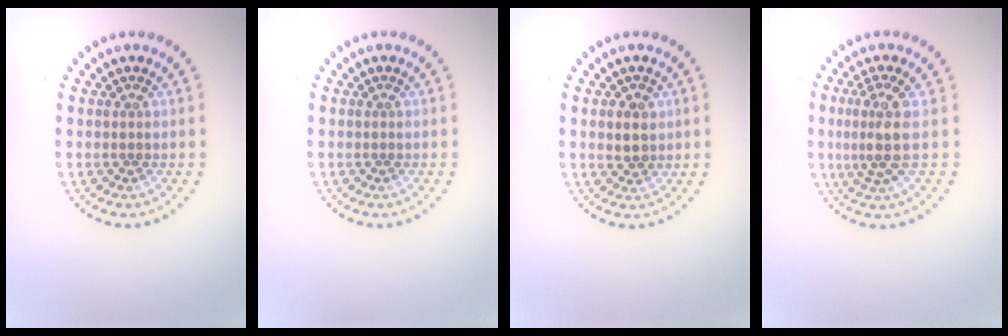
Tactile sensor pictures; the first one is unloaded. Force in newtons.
{"total": 0.0}
{"total": 2.4, "press": 2.3, "slide": 0.9}
{"total": 3.2, "press": 2.5, "slide": 2.0}